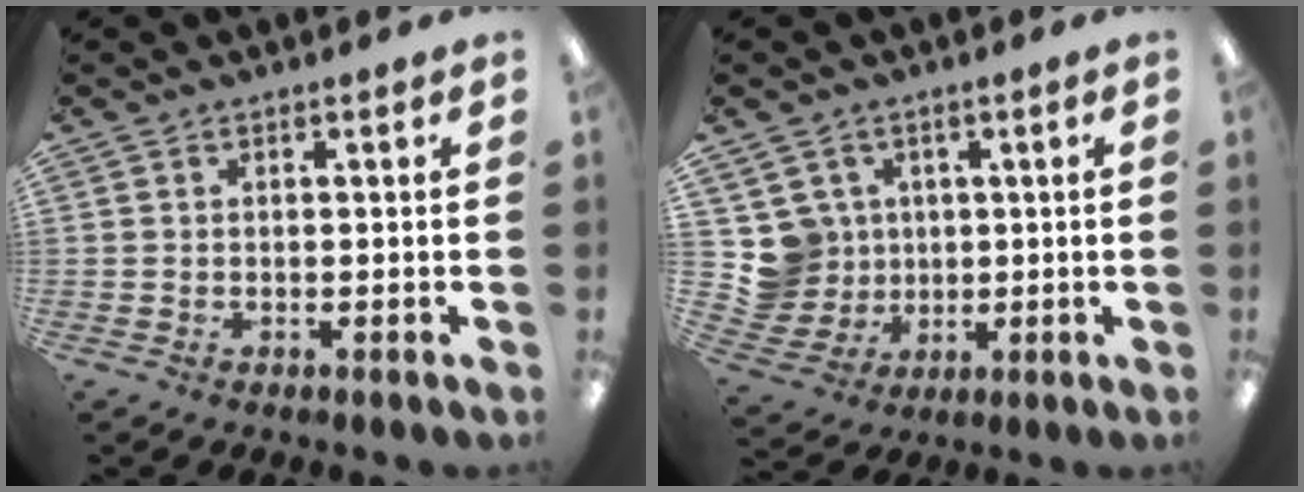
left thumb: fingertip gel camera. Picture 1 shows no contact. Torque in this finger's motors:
{"motor_torque": [0.02, 0.06, -0.01, -0.04, 0.01]}